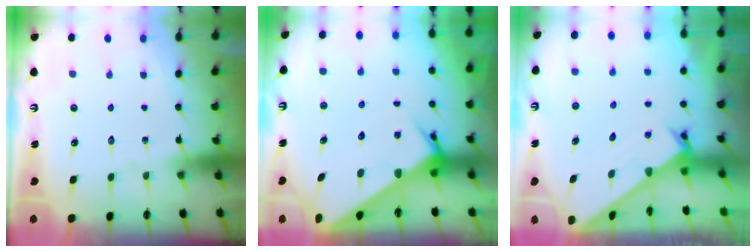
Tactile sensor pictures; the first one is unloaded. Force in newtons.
{"total": 4.4, "press": 4.4, "slide": 0.2}
{"total": 1.7, "press": 1.7, "slide": 0.1}